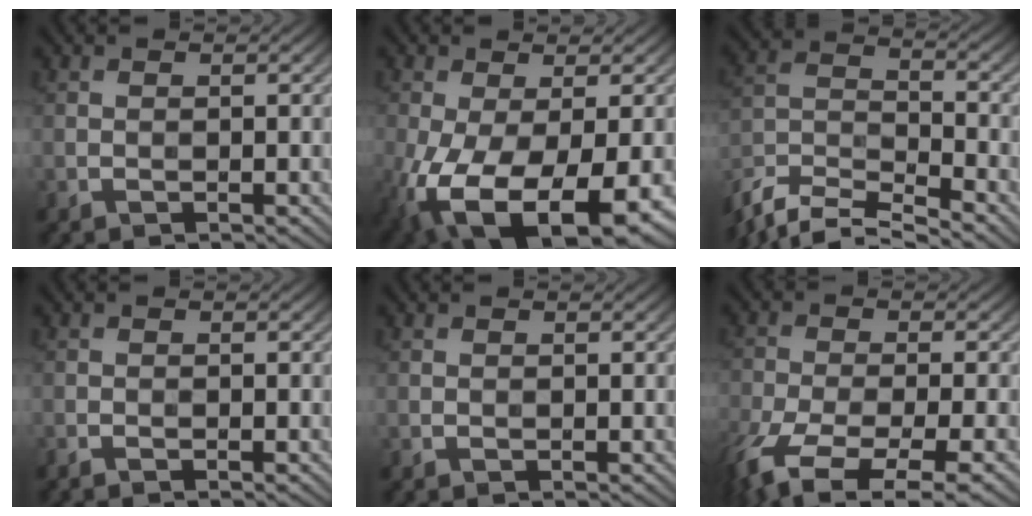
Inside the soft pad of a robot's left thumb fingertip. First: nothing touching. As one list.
[{"total": 14.6, "force": [-5.7, 7.3, 11.2], "torque": [-0.251, -0.075, -0.071]}, {"total": 10.4, "force": [-8.8, 2.6, 4.8], "torque": [-0.102, -0.009, -0.179]}, {"total": 0.8, "force": [-0.7, 0.0, 0.4], "torque": [-0.006, -0.001, -0.015]}, {"total": 0.0}, {"total": 10.7, "force": [-6.6, 3.4, 7.6], "torque": [-0.170, -0.029, -0.116]}]